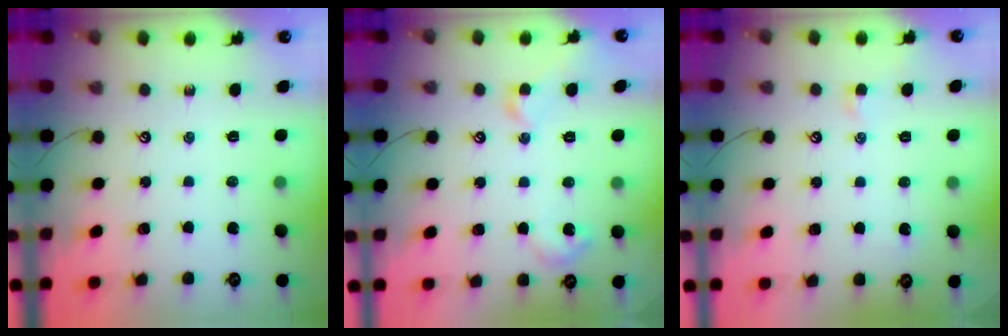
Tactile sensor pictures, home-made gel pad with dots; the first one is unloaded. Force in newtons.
{"total": 4.4, "press": 4.3, "slide": 0.7}
{"total": 0.7, "press": 0.5, "slide": 0.5}